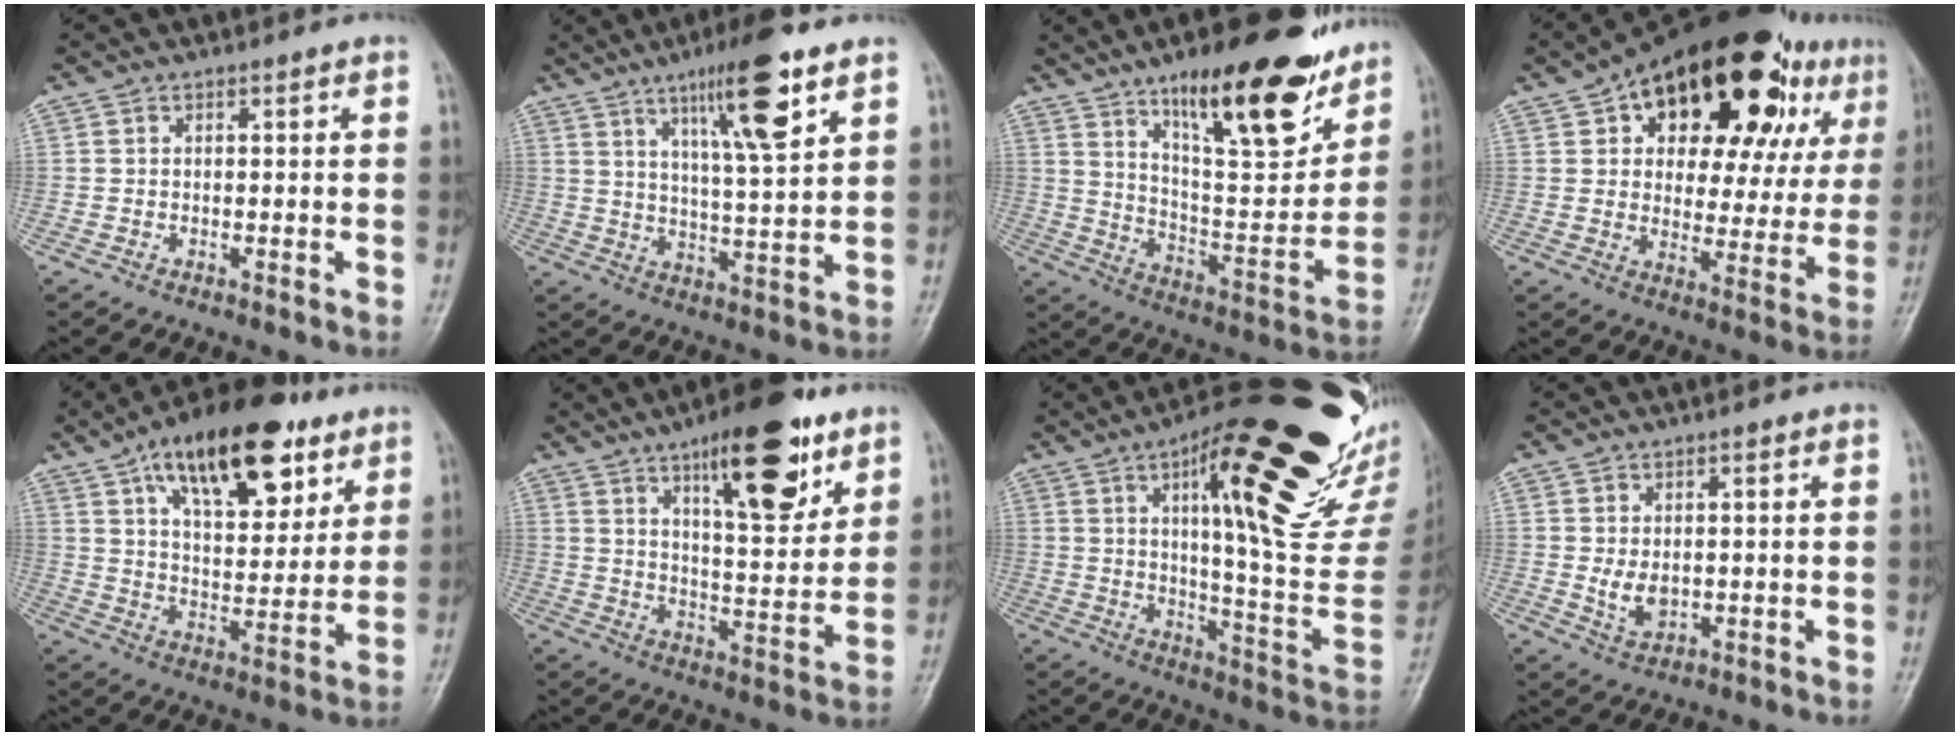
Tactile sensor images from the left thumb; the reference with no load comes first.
{"total": 13.1, "force": [7.3, 2.0, 10.7], "torque": [-0.170, -0.036, 0.121]}
{"total": 23.2, "force": [14.7, 7.1, 16.5], "torque": [-0.206, -0.071, 0.236]}
{"total": 27.7, "force": [13.8, 13.7, 19.7], "torque": [-0.232, 0.006, 0.201]}
{"total": 21.9, "force": [12.0, 10.2, 15.3], "torque": [-0.204, -0.032, 0.195]}
{"total": 18.2, "force": [10.5, 6.0, 13.6], "torque": [-0.166, -0.054, 0.164]}
{"total": 31.2, "force": [16.4, 8.1, 25.2], "torque": [-0.298, -0.043, 0.239]}
{"total": 4.5, "force": [0.5, 2.8, 3.5], "torque": [-0.051, -0.014, 0.016]}